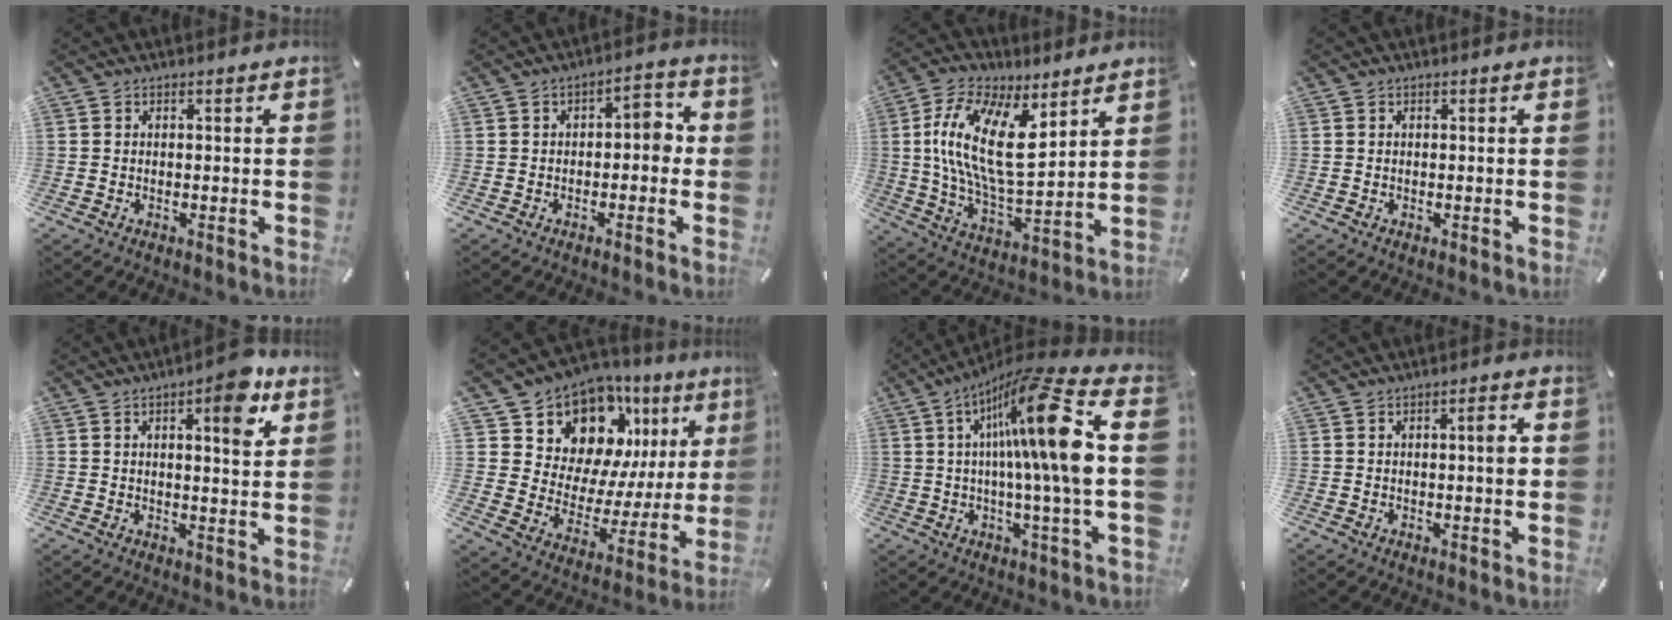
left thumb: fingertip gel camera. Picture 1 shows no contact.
{"total": 4.8, "force": [-1.1, 2.7, 3.7], "torque": [-0.046, 0.011, -0.031]}
{"total": 17.7, "force": [6.0, 7.8, 14.7], "torque": [-0.318, -0.022, 0.102]}
{"total": 0.0}
{"total": 9.1, "force": [4.3, 2.7, 7.6], "torque": [-0.089, -0.024, 0.059]}
{"total": 14.2, "force": [10.6, 8.4, 4.1], "torque": [-0.063, -0.105, 0.188]}
{"total": 20.1, "force": [4.2, 1.3, 19.6], "torque": [-0.329, -0.033, 0.042]}
{"total": 3.1, "force": [0.3, 0.4, 3.1], "torque": [-0.034, -0.008, -0.003]}